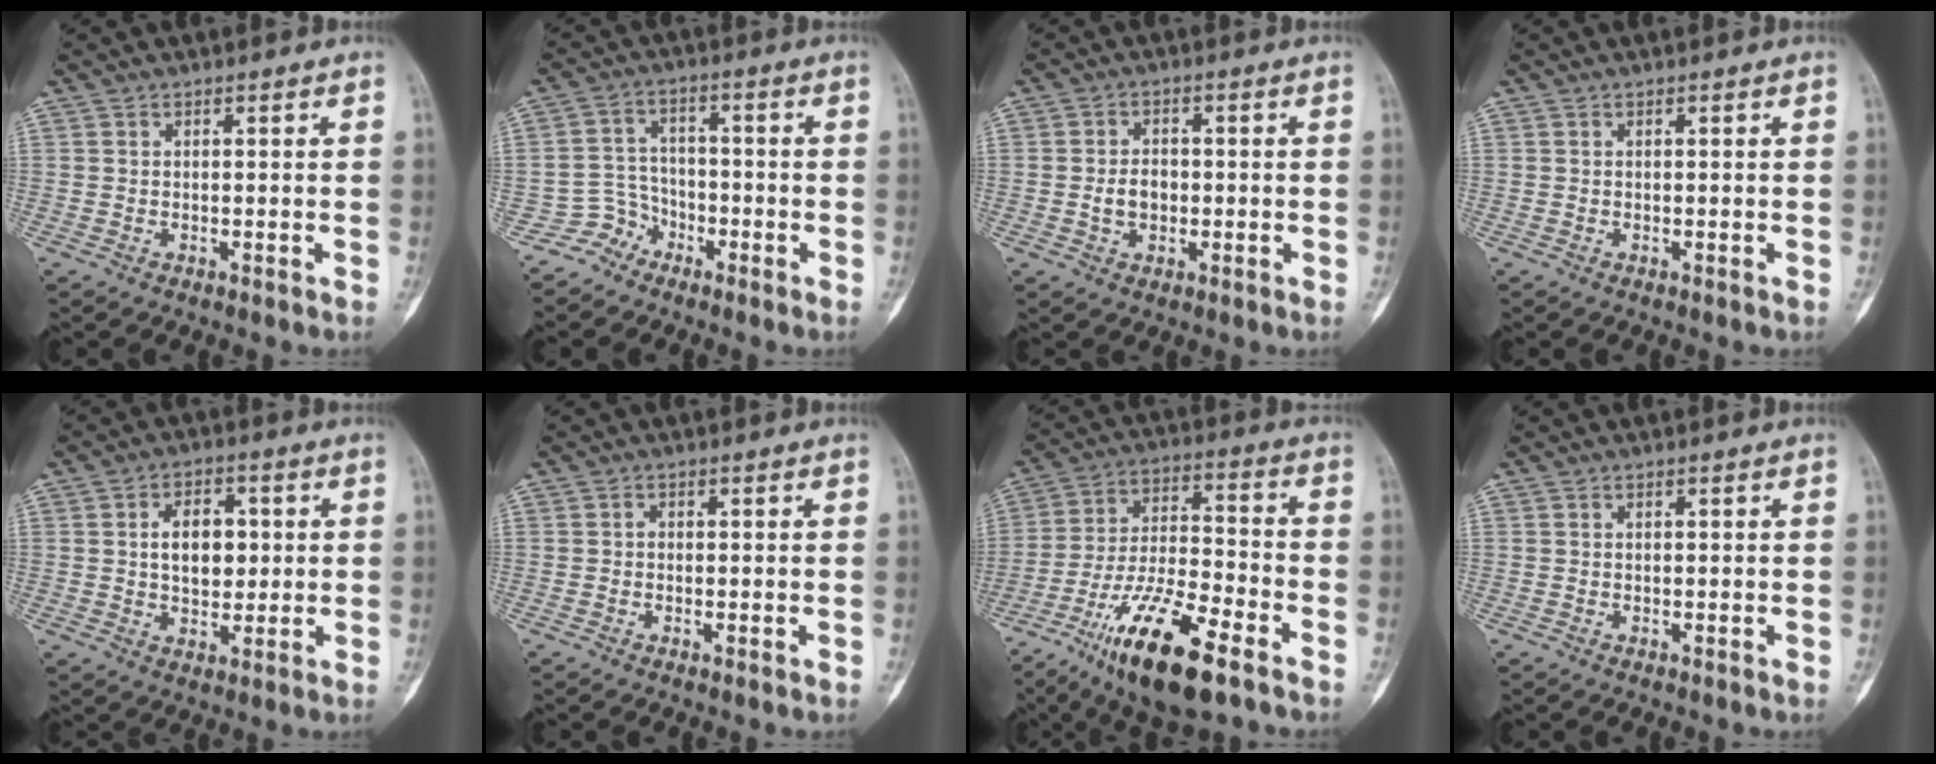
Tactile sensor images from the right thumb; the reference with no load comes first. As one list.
[{"total": 5.0, "force": [-3.6, 3.3, -0.7], "torque": [0.045, 0.039, -0.078]}, {"total": 4.1, "force": [-0.6, 3.0, 2.7], "torque": [-0.036, 0.009, -0.012]}, {"total": 0.0}, {"total": 8.3, "force": [1.1, 5.4, 6.2], "torque": [-0.069, -0.001, 0.018]}, {"total": 0.8, "force": [-0.1, 0.6, 0.6], "torque": [-0.004, 0.000, -0.005]}, {"total": 18.6, "force": [-10.9, 5.4, 14.1], "torque": [-0.263, 0.050, -0.195]}, {"total": 0.0}]